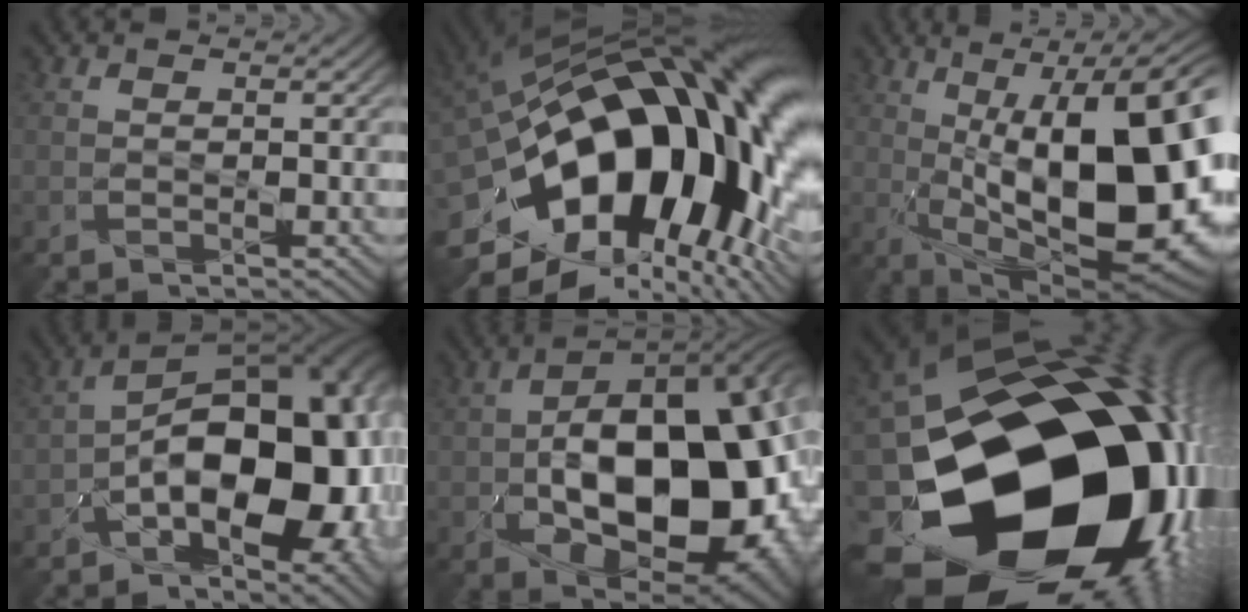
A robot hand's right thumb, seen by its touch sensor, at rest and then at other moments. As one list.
[{"total": 22.6, "force": [-2.7, 13.4, 18.0], "torque": [-0.327, -0.037, -0.040]}, {"total": 20.8, "force": [0.5, 8.6, 19.0], "torque": [-0.286, 0.015, 0.006]}, {"total": 17.9, "force": [-4.9, 9.5, 14.4], "torque": [-0.195, -0.001, -0.079]}, {"total": 20.4, "force": [-3.2, 12.6, 15.8], "torque": [-0.205, -0.030, -0.028]}, {"total": 24.4, "force": [-7.2, 18.1, 14.7], "torque": [-0.259, -0.061, -0.104]}]